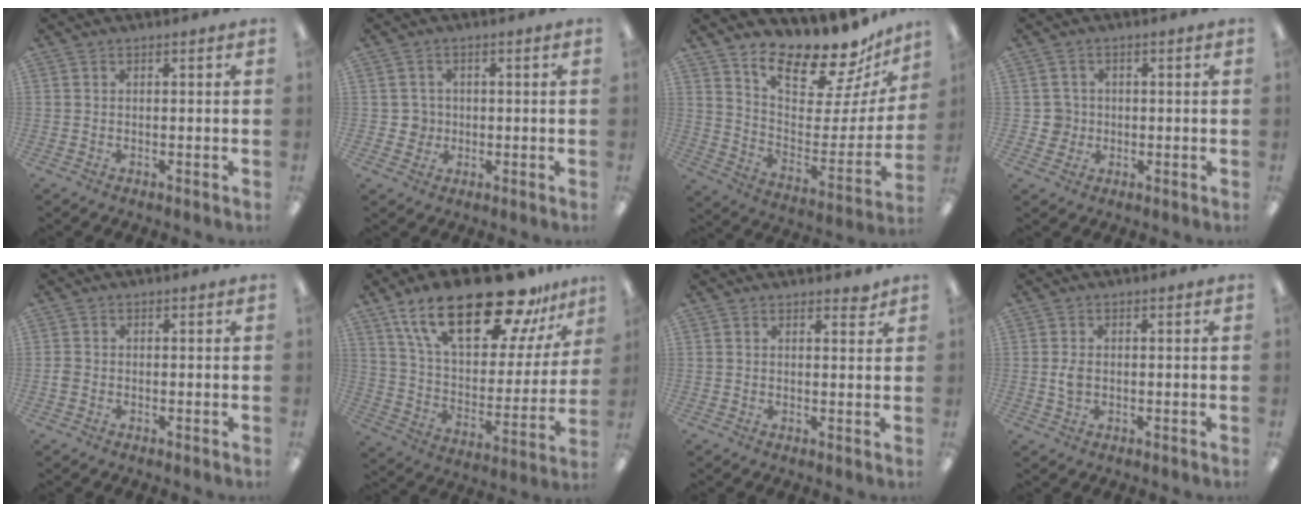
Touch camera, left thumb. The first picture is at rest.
{"total": 3.4, "force": [0.0, 3.4, 0.4], "torque": [-0.007, 0.003, -0.003]}
{"total": 16.6, "force": [14.5, 5.0, 6.2], "torque": [-0.104, -0.128, 0.250]}
{"total": 4.1, "force": [0.0, 4.1, 0.4], "torque": [-0.008, 0.008, -0.002]}
{"total": 1.5, "force": [-0.5, 1.2, 0.7], "torque": [-0.012, 0.003, -0.009]}
{"total": 26.7, "force": [18.4, 10.0, 16.5], "torque": [-0.277, -0.105, 0.310]}
{"total": 2.0, "force": [1.8, 0.8, 0.6], "torque": [0.002, -0.008, 0.030]}
{"total": 3.0, "force": [0.0, 2.0, 2.2], "torque": [-0.041, -0.002, -0.005]}